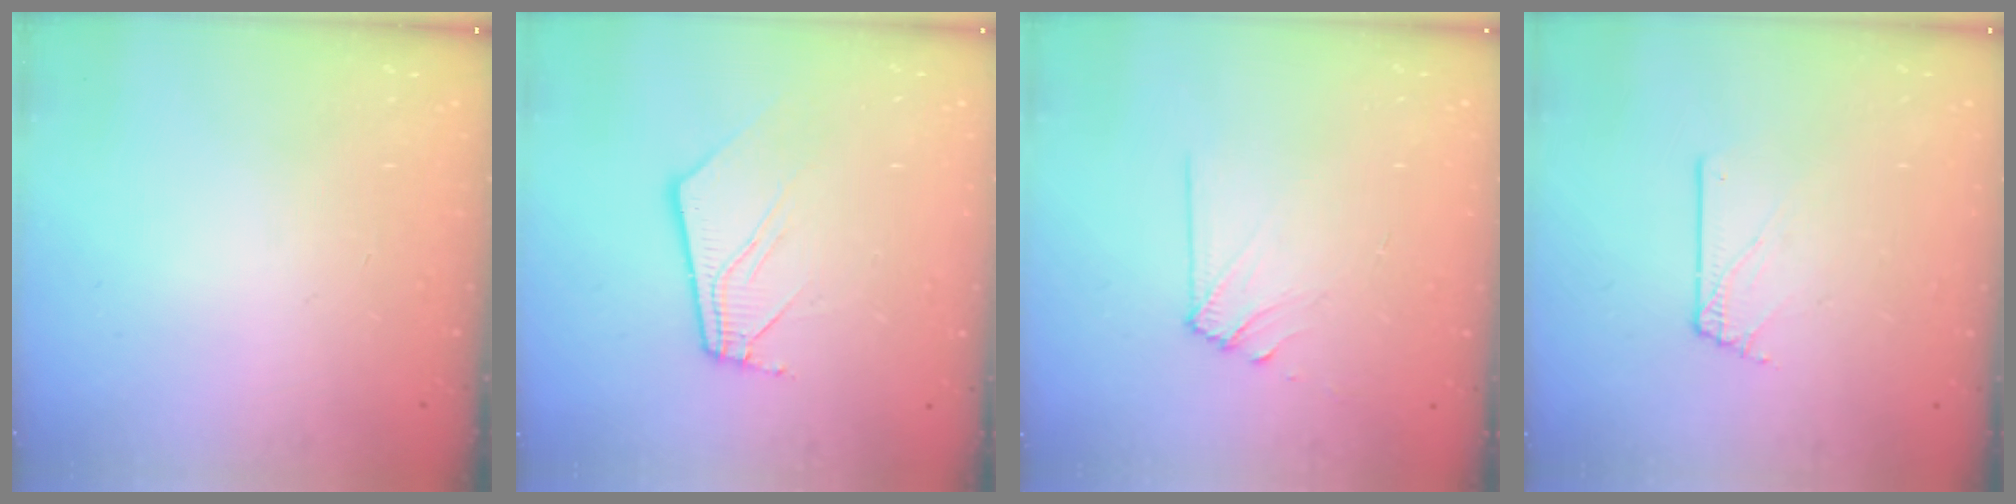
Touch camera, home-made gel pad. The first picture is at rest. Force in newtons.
{"total": 10.2, "press": 10.1, "slide": 1.2}
{"total": 6.2, "press": 6.2, "slide": 0.9}
{"total": 1.6, "press": 1.6, "slide": 0.2}